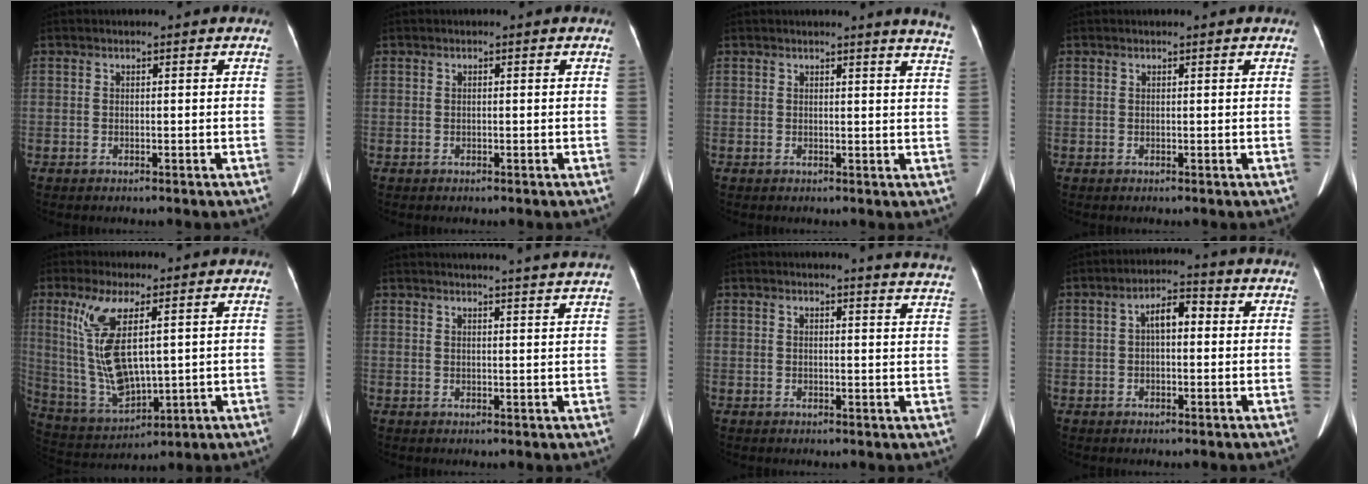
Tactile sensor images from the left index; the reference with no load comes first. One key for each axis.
{"total": 0.0}
{"total": 6.5, "fx": 6.0, "fy": -0.8, "fz": 2.2, "tx": -0.020, "ty": -0.044, "tz": 0.038}
{"total": 1.1, "fx": 1.0, "fy": 0.1, "fz": 0.4, "tx": -0.010, "ty": 0.014, "tz": 0.013}
{"total": 11.9, "fx": 3.3, "fy": 3.4, "fz": 10.9, "tx": -0.241, "ty": -0.009, "tz": 0.080}
{"total": 14.8, "fx": 14.1, "fy": -0.9, "fz": 4.3, "tx": -0.059, "ty": -0.027, "tz": 0.157}
{"total": 11.2, "fx": 11.0, "fy": -0.5, "fz": 2.3, "tx": -0.014, "ty": -0.070, "tz": 0.091}
{"total": 4.6, "fx": 0.6, "fy": 2.0, "fz": 4.1, "tx": -0.068, "ty": 0.024, "tz": 0.008}